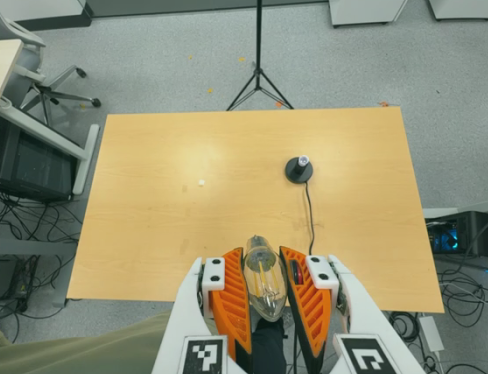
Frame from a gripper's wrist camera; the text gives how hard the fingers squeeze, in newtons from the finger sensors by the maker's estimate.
{"total": 20.5, "left": 22.2, "right": 18.8}